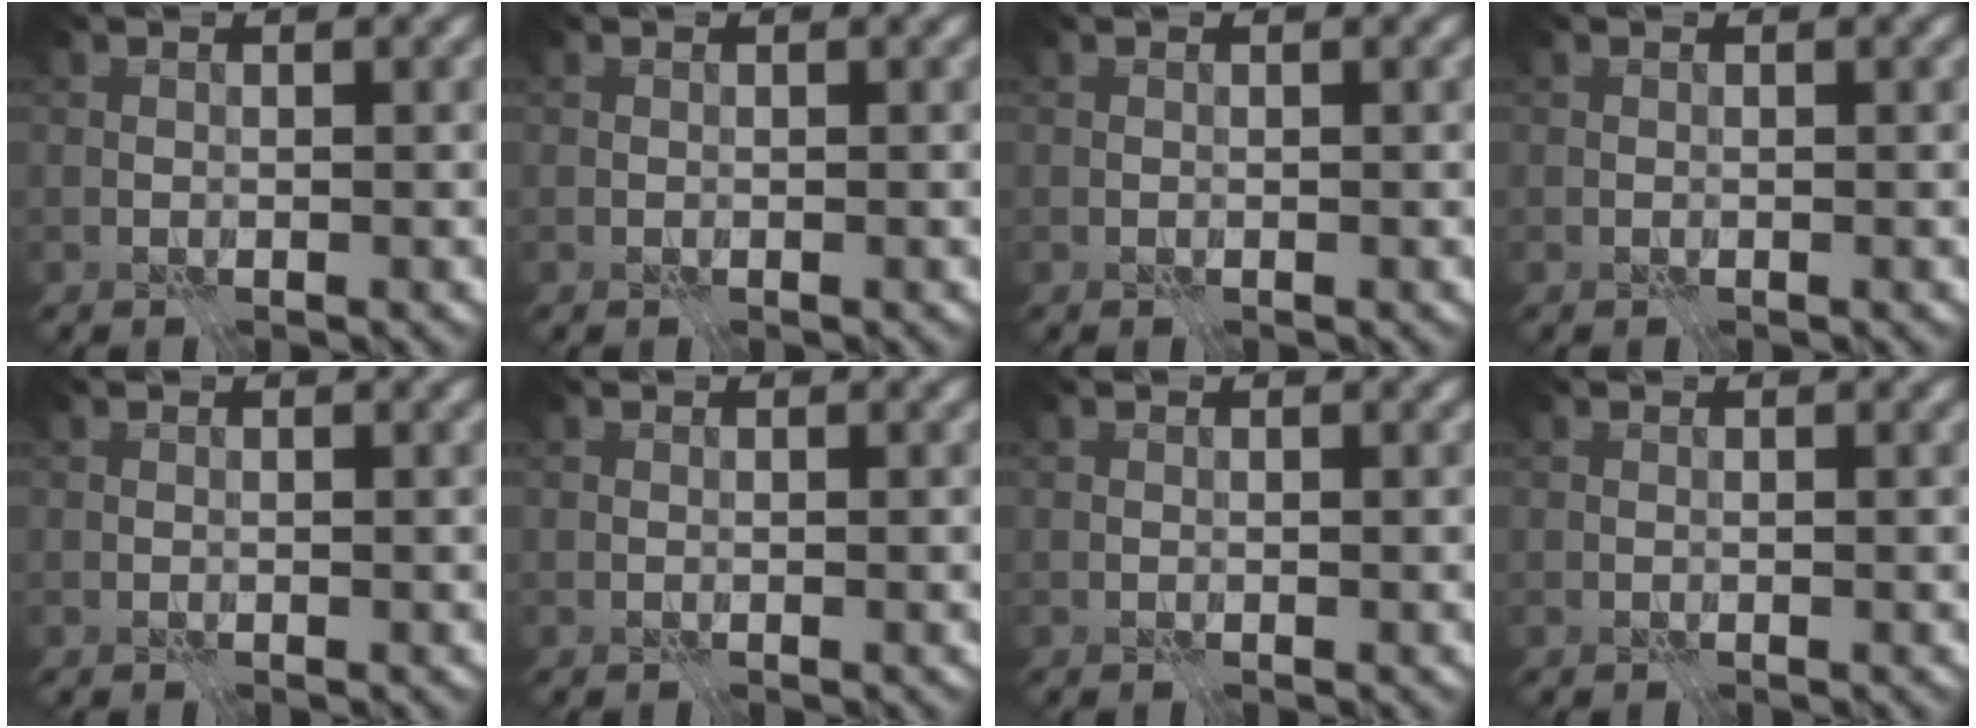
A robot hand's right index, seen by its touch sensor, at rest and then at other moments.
{"total": 0.0}
{"total": 0.0}
{"total": 0.0}
{"total": 0.0}
{"total": 0.0}
{"total": 0.0}
{"total": 0.0}